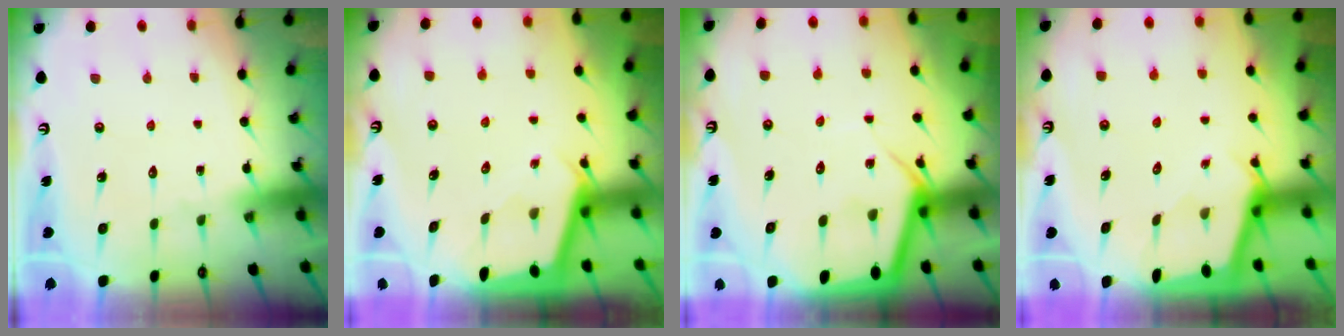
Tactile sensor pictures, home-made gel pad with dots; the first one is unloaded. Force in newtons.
{"total": 2.0, "press": 2.0, "slide": 0.2}
{"total": 7.4, "press": 7.4, "slide": 0.7}
{"total": 1.7, "press": 1.6, "slide": 0.2}